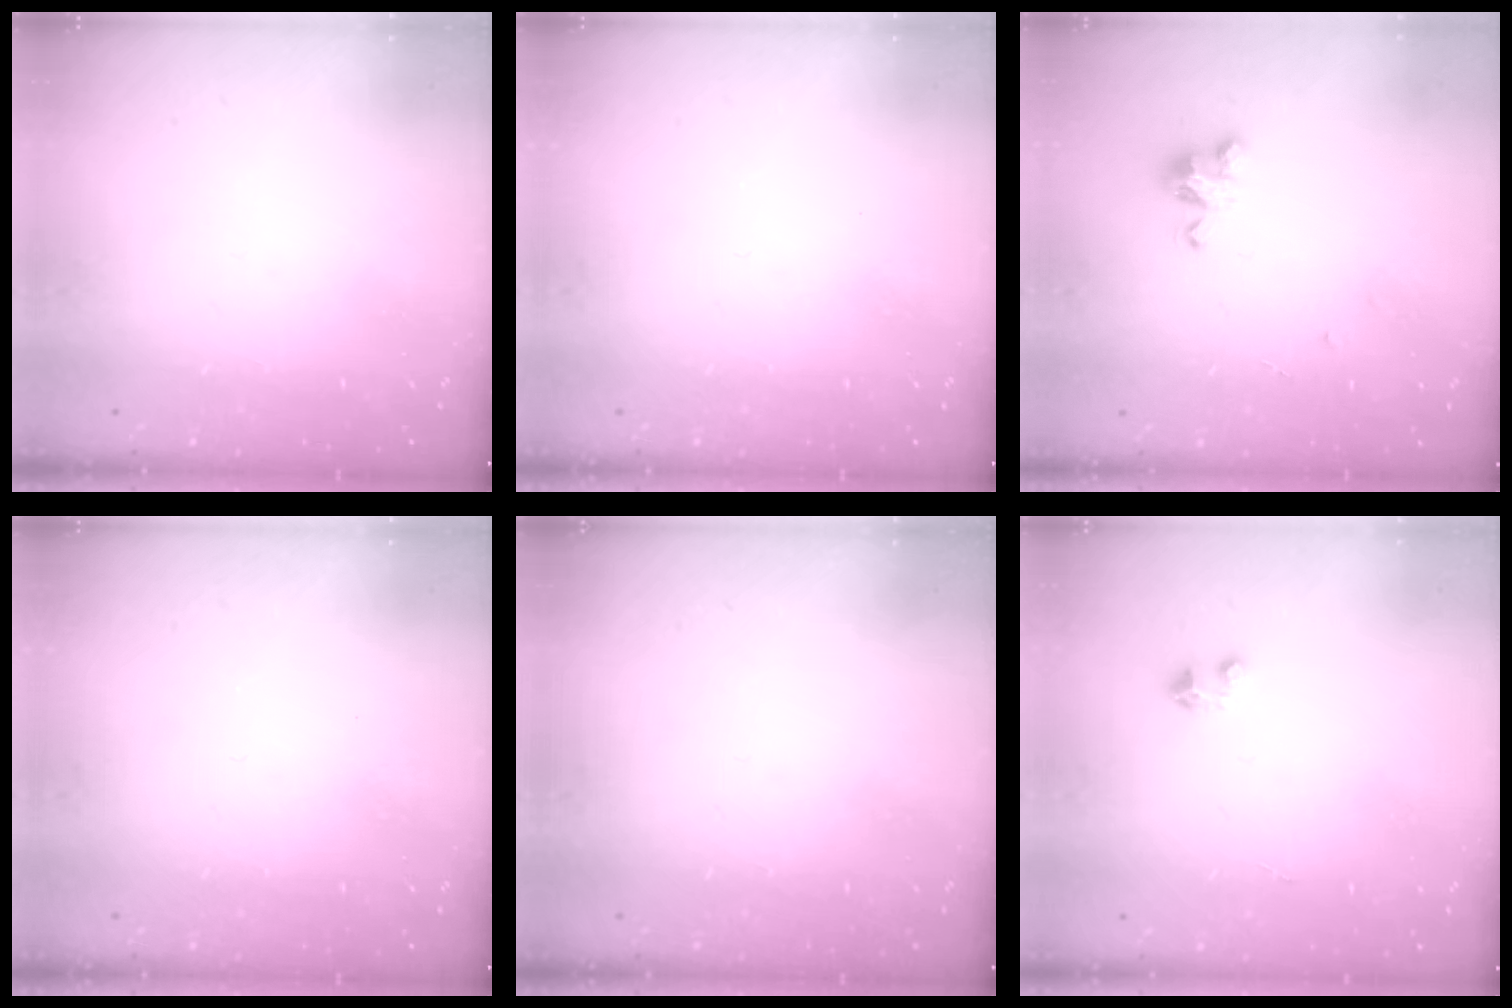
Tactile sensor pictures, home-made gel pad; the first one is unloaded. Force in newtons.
{"total": 0.0}
{"total": 4.2, "press": 4.2, "slide": 0.2}
{"total": 0.0}
{"total": 0.0}
{"total": 2.1, "press": 2.1, "slide": 0.1}